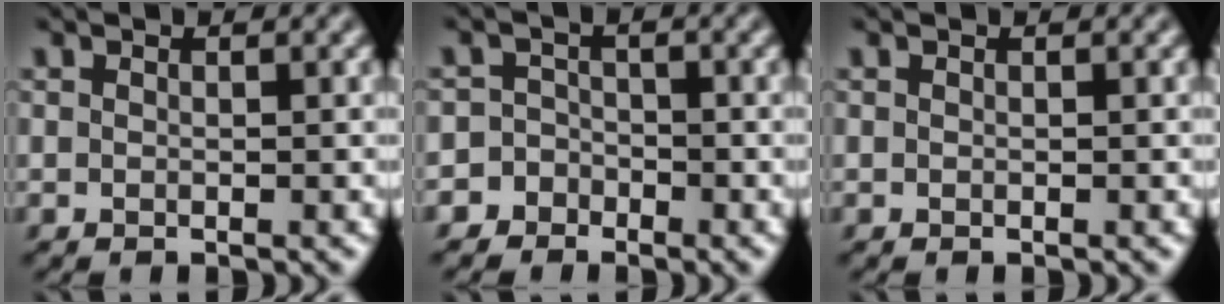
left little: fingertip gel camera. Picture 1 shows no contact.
{"total": 4.3, "force": [-2.9, 3.1, -0.3], "torque": [0.041, 0.000, -0.060]}
{"total": 0.0}